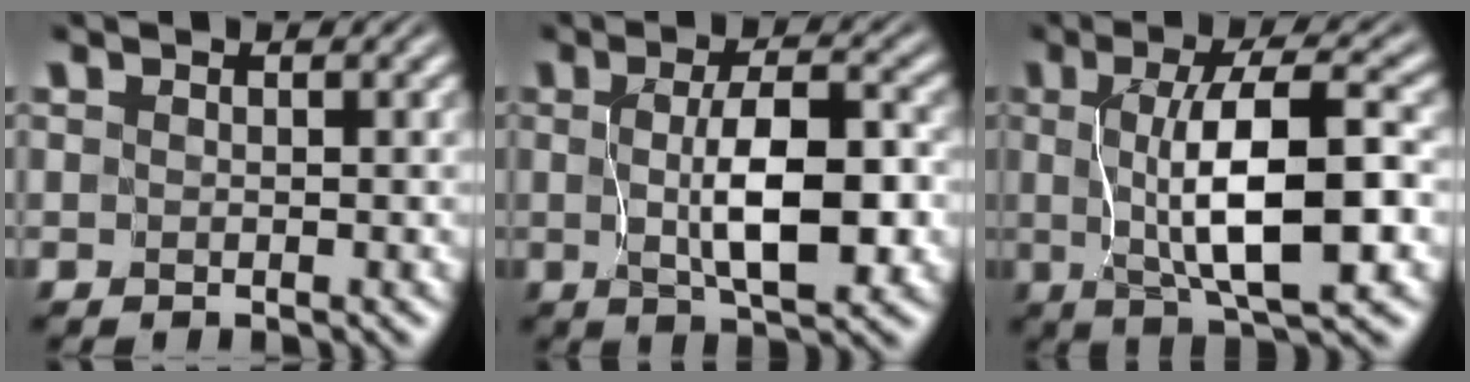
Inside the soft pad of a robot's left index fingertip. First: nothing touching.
{"total": 6.4, "force": [-0.4, 2.2, 6.0], "torque": [-0.099, -0.003, -0.003]}
{"total": 8.9, "force": [-0.1, 2.4, 8.6], "torque": [-0.132, 0.003, -0.001]}